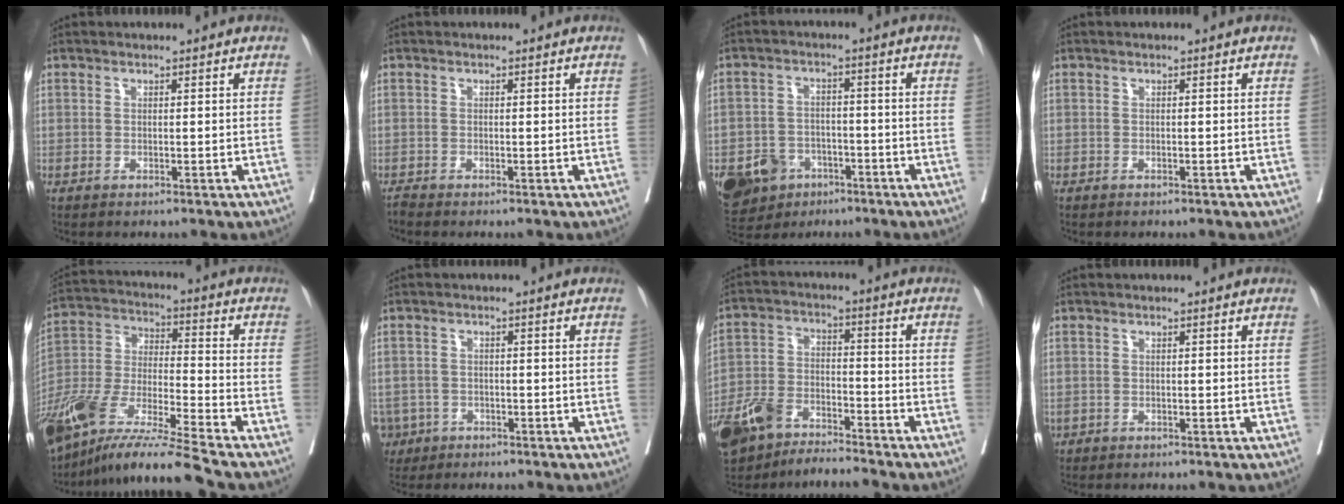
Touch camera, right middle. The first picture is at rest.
{"total": 0.6, "force": [-0.5, -0.2, 0.0], "torque": [-0.008, -0.007, -0.014]}
{"total": 11.0, "force": [-6.0, 8.1, 4.3], "torque": [-0.097, 0.003, -0.094]}
{"total": 0.0}
{"total": 19.0, "force": [-15.1, 0.0, 11.4], "torque": [-0.263, -0.034, -0.290]}
{"total": 6.2, "force": [-3.4, 5.1, 0.9], "torque": [-0.033, 0.003, -0.054]}
{"total": 11.4, "force": [-9.2, 4.1, 5.4], "torque": [-0.111, -0.002, -0.171]}
{"total": 0.5, "force": [-0.2, 0.5, 0.1], "torque": [-0.008, 0.002, -0.001]}